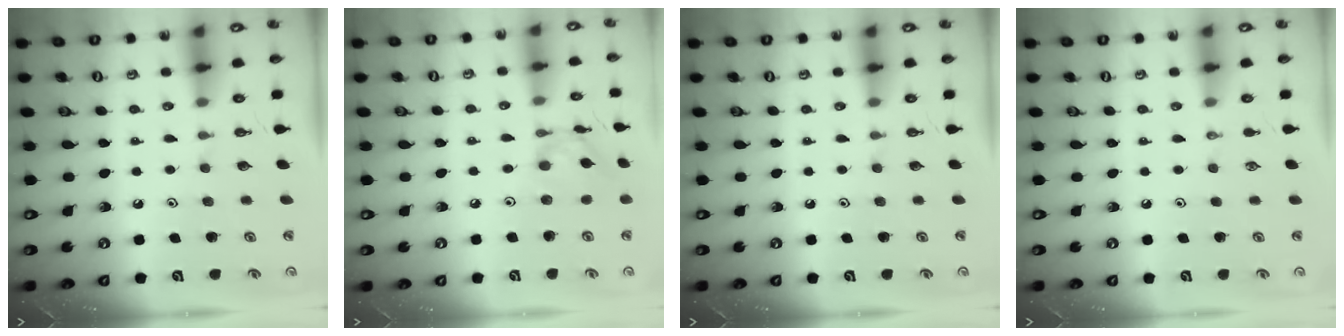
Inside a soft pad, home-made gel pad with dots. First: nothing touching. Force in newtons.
{"total": 9.2, "press": 9.2, "slide": 0.6}
{"total": 0.0}
{"total": 0.0}